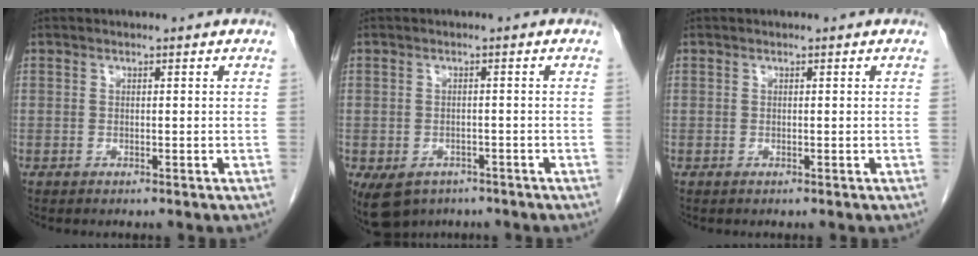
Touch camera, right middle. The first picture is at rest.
{"total": 6.8, "force": [-4.3, 4.7, 2.3], "torque": [-0.049, 0.001, -0.059]}
{"total": 0.0}